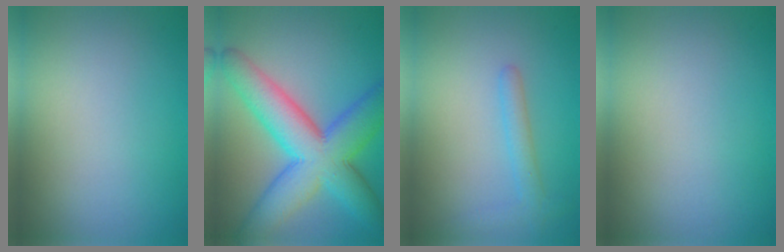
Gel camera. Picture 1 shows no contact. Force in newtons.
{"total": 10.8, "press": 10.8, "slide": 0.2}
{"total": 2.0, "press": 2.0, "slide": 0.2}
{"total": 0.0}